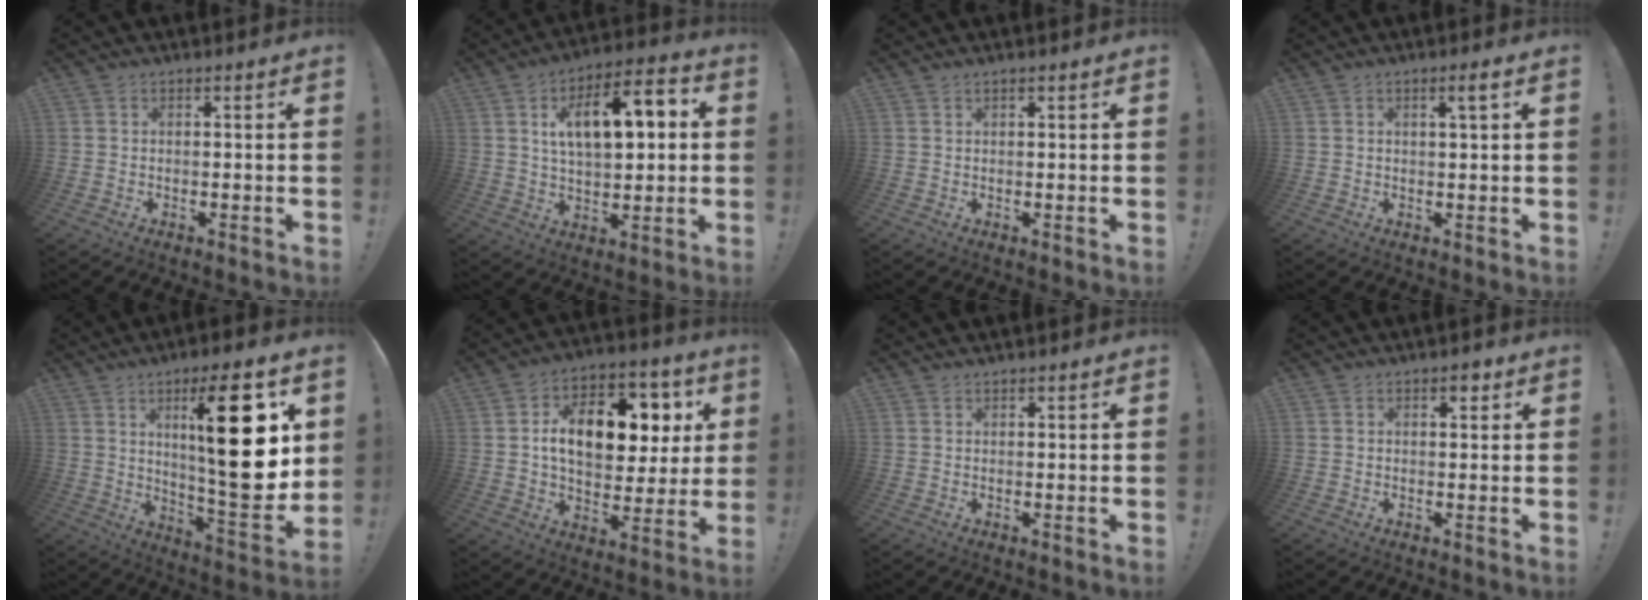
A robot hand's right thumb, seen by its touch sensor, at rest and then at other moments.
{"total": 14.8, "force": [3.7, 7.2, 12.3], "torque": [-0.182, -0.001, 0.059]}
{"total": 0.6, "force": [0.5, 0.1, 0.2], "torque": [-0.004, 0.000, 0.010]}
{"total": 2.7, "force": [1.2, 0.0, 2.4], "torque": [-0.030, -0.005, 0.014]}
{"total": 24.7, "force": [7.7, 6.3, 22.7], "torque": [-0.337, -0.038, 0.111]}
{"total": 17.3, "force": [4.5, 10.5, 12.9], "torque": [-0.180, -0.013, 0.078]}
{"total": 0.8, "force": [0.8, 0.3, -0.1], "torque": [0.002, -0.001, 0.016]}
{"total": 2.5, "force": [1.6, 1.4, 1.4], "torque": [0.002, -0.011, 0.022]}